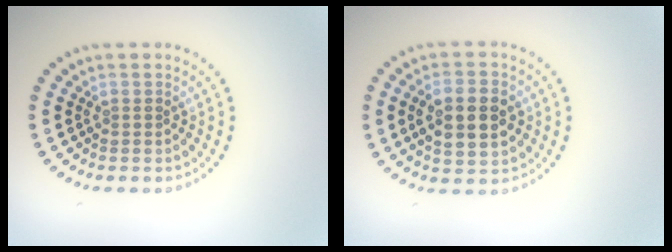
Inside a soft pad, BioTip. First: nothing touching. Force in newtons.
{"total": 5.7, "press": 5.7, "slide": 0.4}